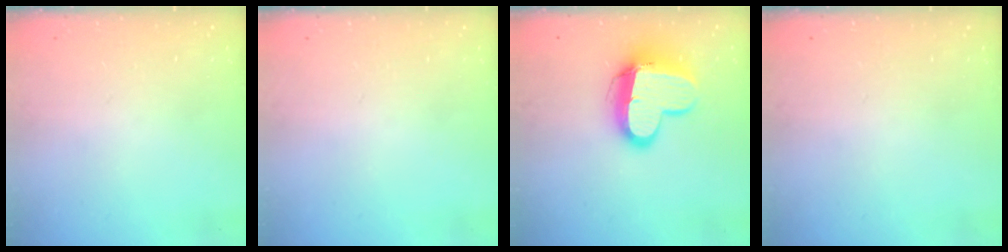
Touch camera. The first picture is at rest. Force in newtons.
{"total": 0.0}
{"total": 13.5, "press": 13.5, "slide": 1.2}
{"total": 0.0}